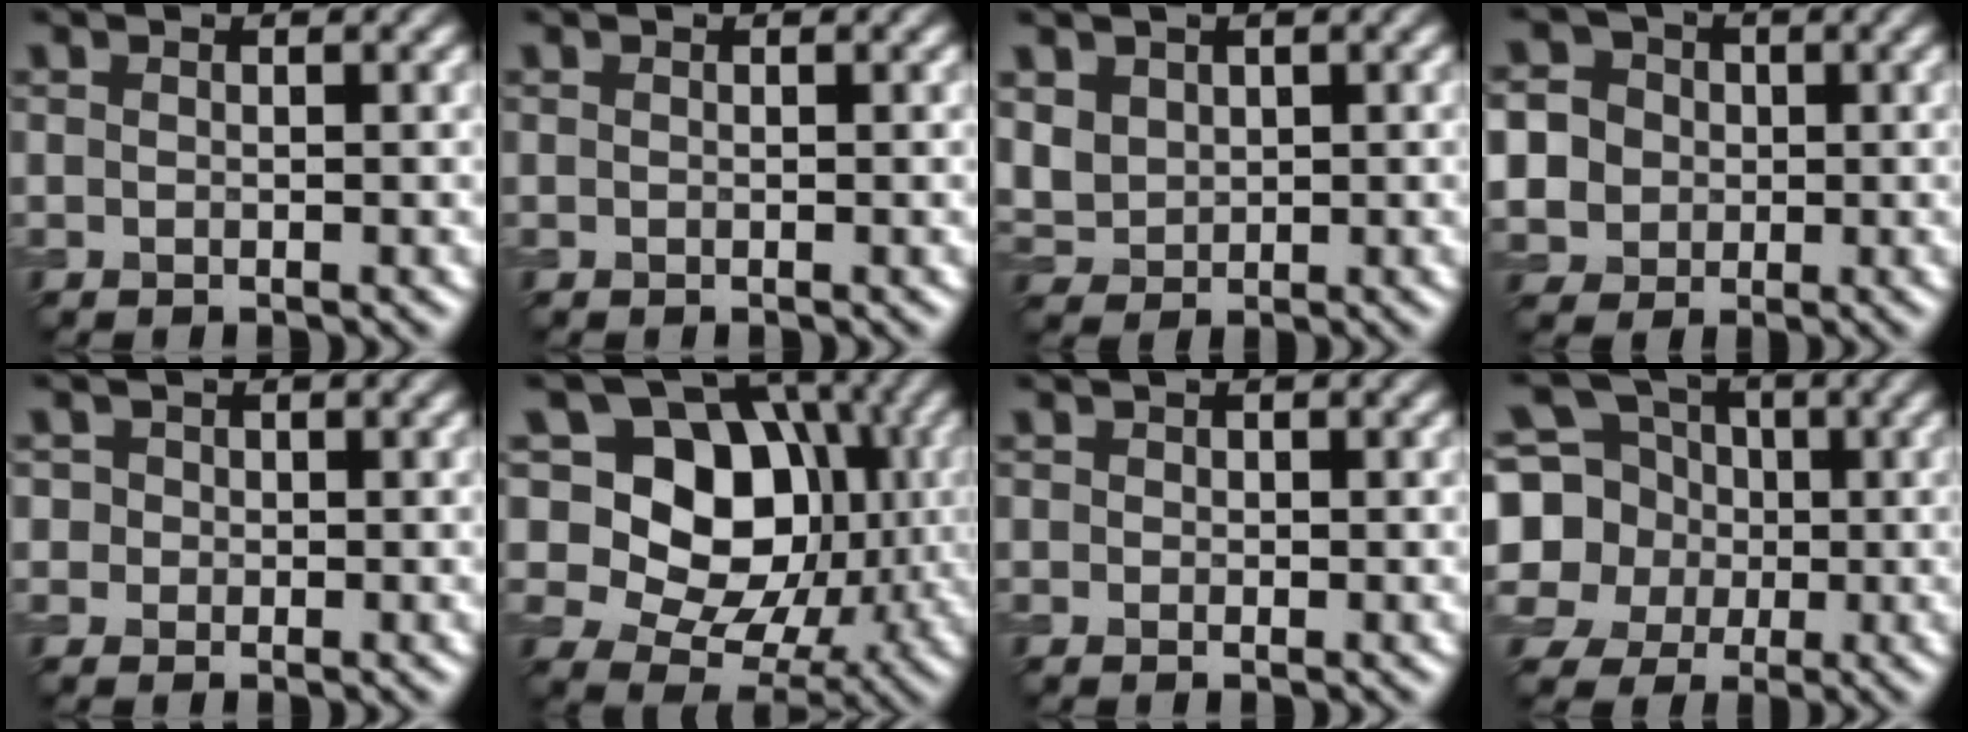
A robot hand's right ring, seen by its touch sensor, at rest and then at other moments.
{"total": 0.0}
{"total": 3.4, "force": [1.3, 2.7, 1.5], "torque": [-0.050, 0.001, 0.034]}
{"total": 8.4, "force": [0.7, 8.0, 2.5], "torque": [-0.078, 0.025, 0.004]}
{"total": 2.8, "force": [1.0, 2.5, 0.9], "torque": [0.001, 0.012, 0.003]}
{"total": 13.9, "force": [3.2, 10.4, 8.6], "torque": [-0.144, 0.041, 0.039]}
{"total": 0.6, "force": [0.1, 0.6, 0.2], "torque": [0.000, -0.003, -0.001]}
{"total": 10.8, "force": [-0.2, 9.8, 4.7], "torque": [-0.136, 0.018, -0.038]}